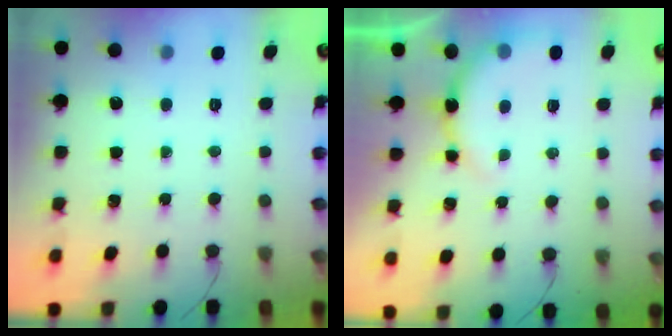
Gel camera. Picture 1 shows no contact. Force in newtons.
{"total": 7.9, "press": 7.8, "slide": 1.0}